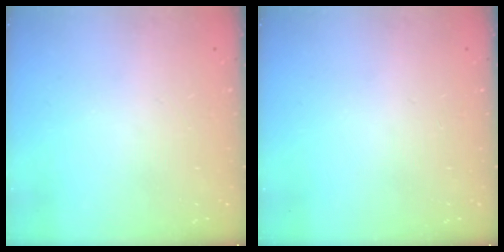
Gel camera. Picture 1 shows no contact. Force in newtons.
{"total": 0.0}